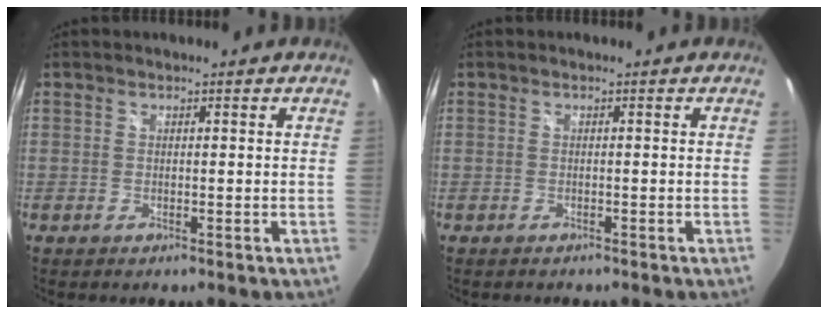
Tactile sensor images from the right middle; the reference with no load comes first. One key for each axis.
{"total": 0.6, "fx": -0.6, "fy": 0.2, "fz": 0.2, "tx": -0.004, "ty": 0.000, "tz": -0.009}